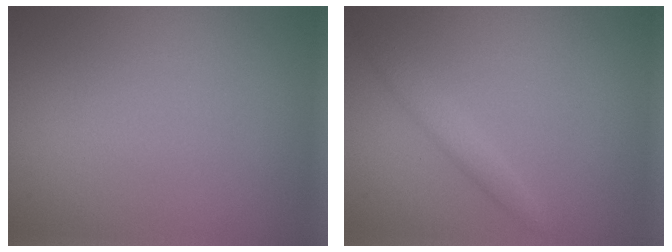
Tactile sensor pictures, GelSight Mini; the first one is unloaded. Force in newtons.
{"total": 1.7, "press": 1.7, "slide": 0.1}